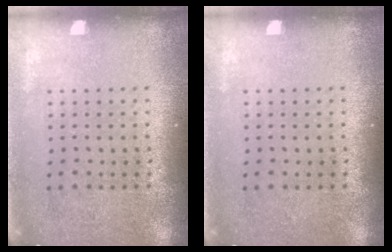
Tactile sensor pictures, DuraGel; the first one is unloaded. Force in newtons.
{"total": 0.0}